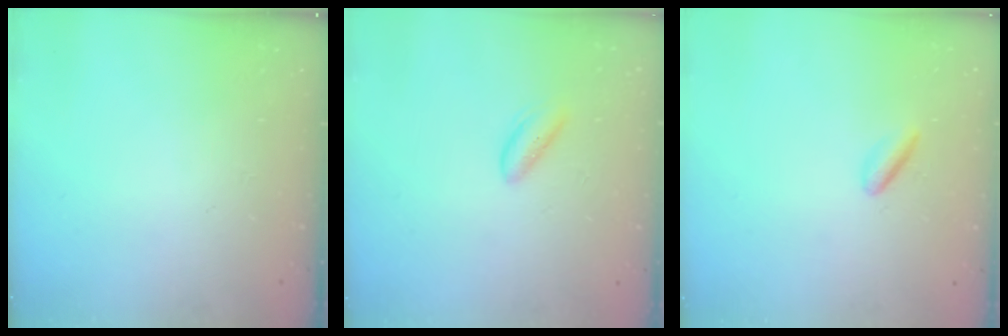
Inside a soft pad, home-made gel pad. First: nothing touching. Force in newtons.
{"total": 2.3, "press": 2.3, "slide": 0.3}
{"total": 2.9, "press": 2.8, "slide": 1.1}